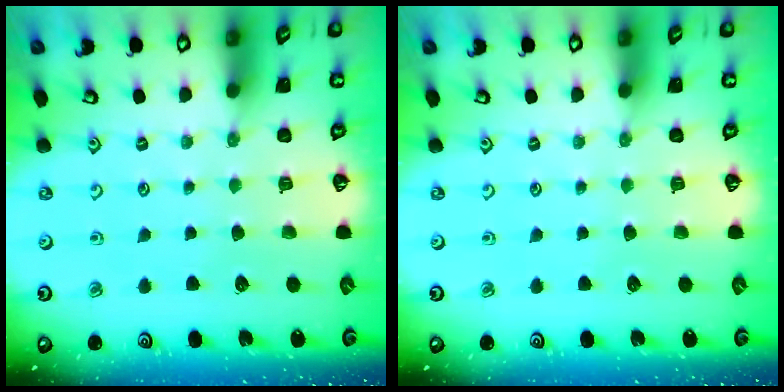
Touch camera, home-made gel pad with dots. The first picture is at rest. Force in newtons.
{"total": 0.0}